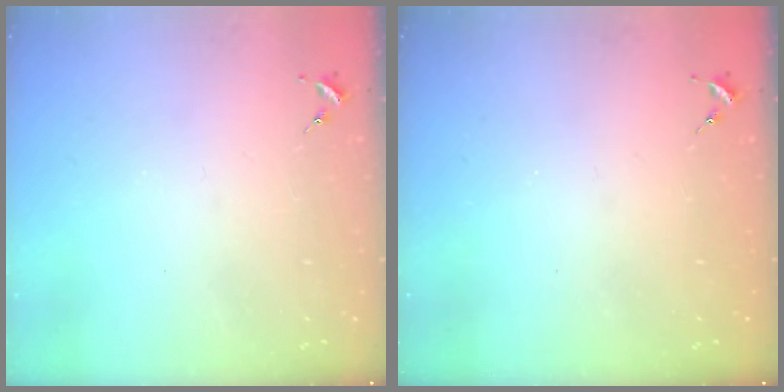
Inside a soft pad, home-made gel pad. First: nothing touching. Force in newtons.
{"total": 0.8, "press": 0.8, "slide": 0.0}